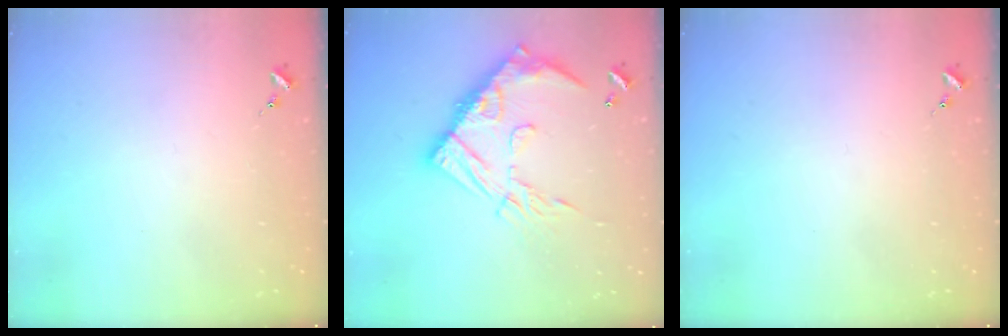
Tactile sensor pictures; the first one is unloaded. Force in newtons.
{"total": 19.1, "press": 19.0, "slide": 1.8}
{"total": 0.0}